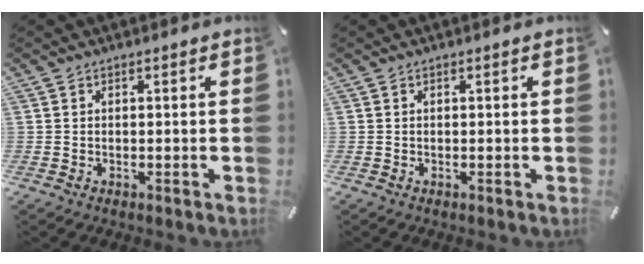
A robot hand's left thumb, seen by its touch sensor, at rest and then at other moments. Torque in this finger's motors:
{"motor_torque": [0.01, 0.01, -0.08, 0.01, 0.00]}